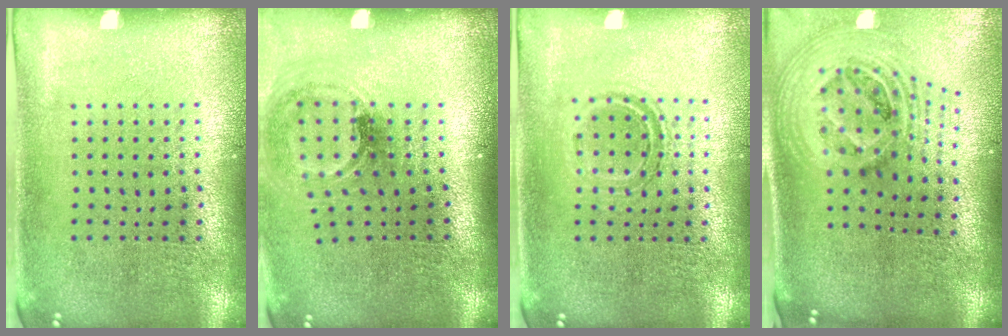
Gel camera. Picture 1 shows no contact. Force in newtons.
{"total": 1.2, "press": 1.0, "slide": 0.6}
{"total": 1.1, "press": 0.9, "slide": 0.6}
{"total": 2.8, "press": 1.9, "slide": 2.0}